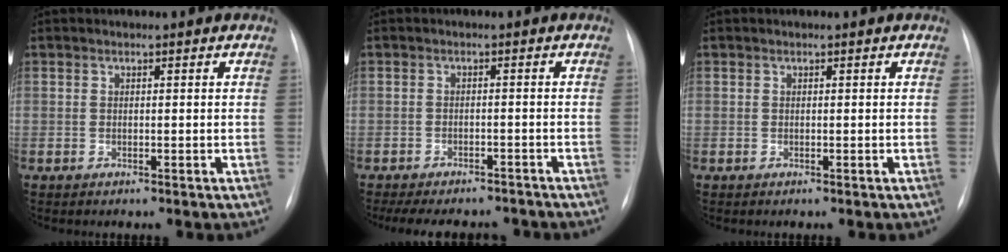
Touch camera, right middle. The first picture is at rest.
{"total": 12.3, "force": [-10.9, 3.7, 4.4], "torque": [-0.081, 0.004, -0.136]}
{"total": 0.0}